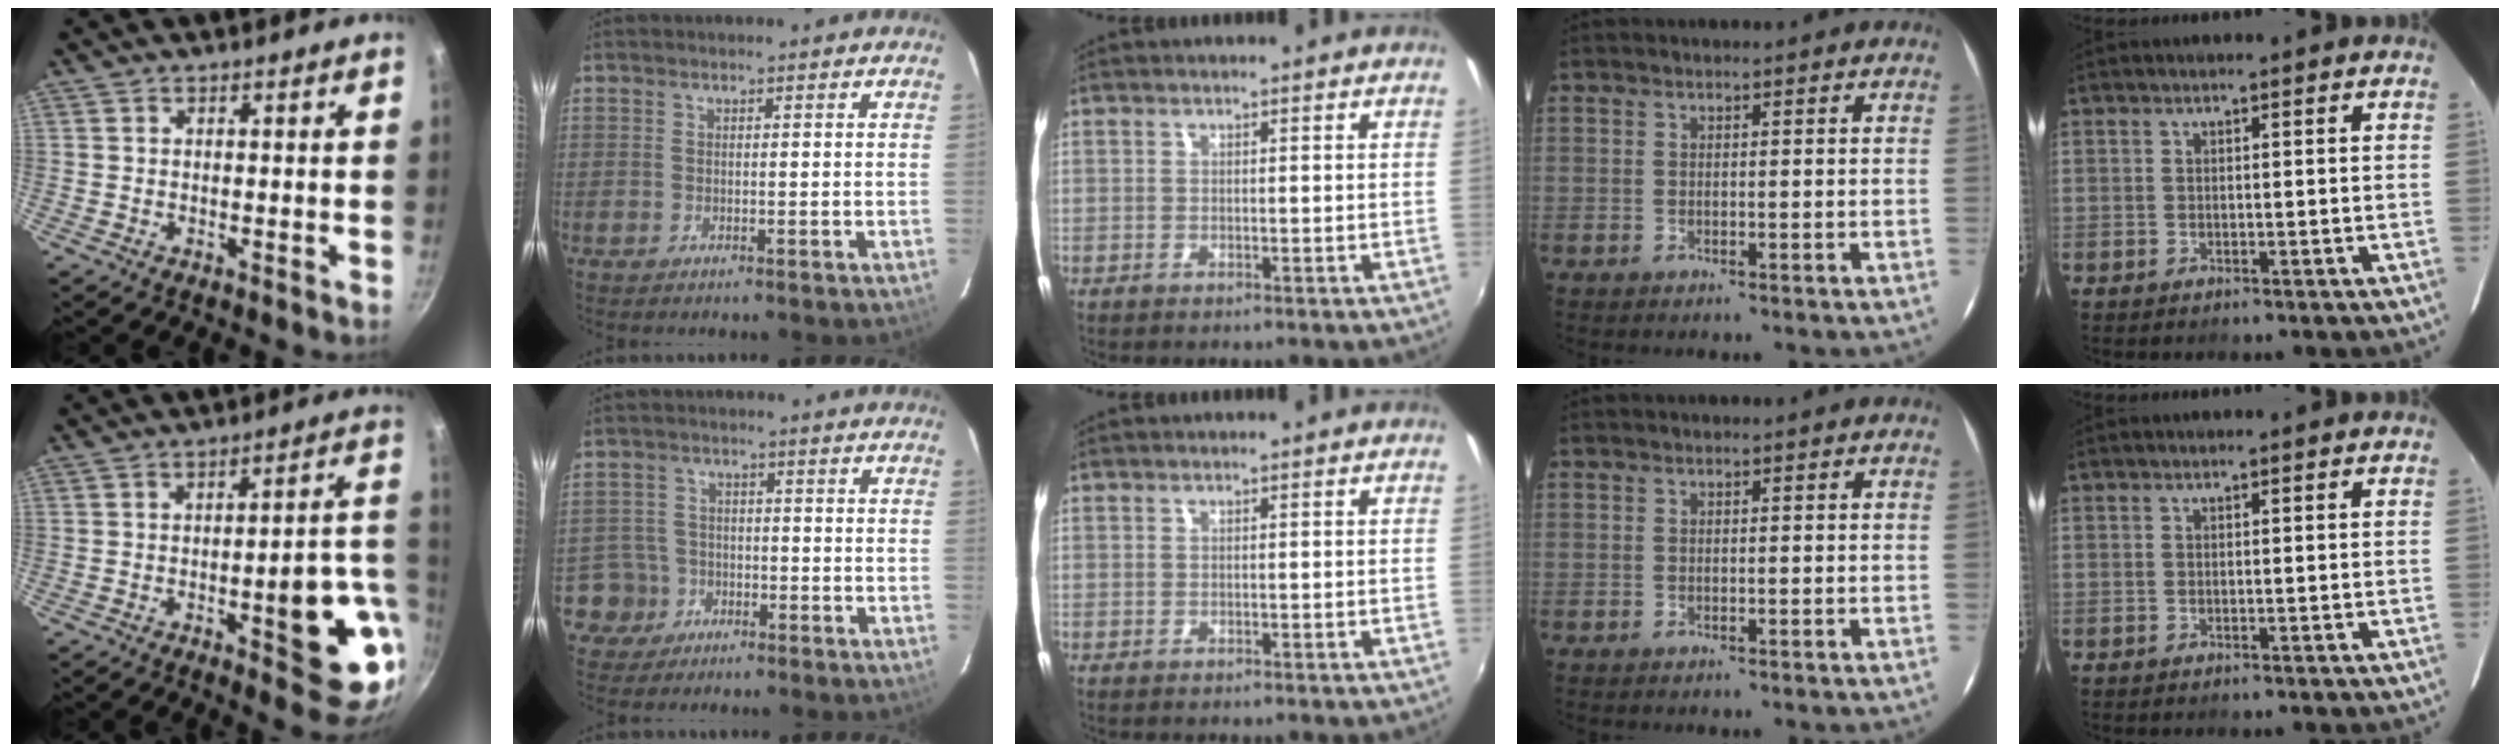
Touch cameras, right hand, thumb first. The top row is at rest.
{"thumb": {"total": 15.9, "force": [-3.9, 5.2, 14.5], "torque": [-0.135, 0.025, -0.050]}, "index": {"total": 5.2, "force": [-2.4, 4.6, -0.2], "torque": [-0.007, 0.020, -0.045]}}